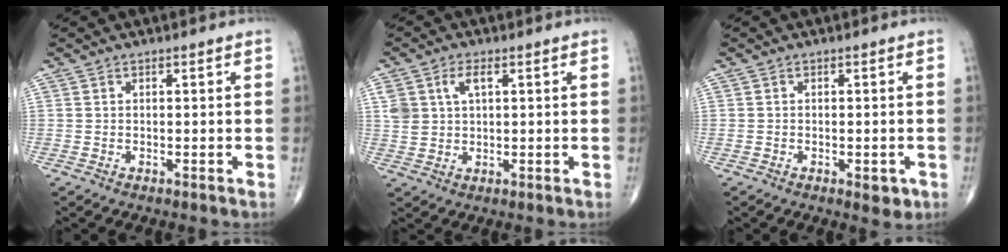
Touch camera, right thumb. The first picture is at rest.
{"total": 5.1, "force": [1.9, 2.9, 3.7], "torque": [-0.072, 0.001, 0.042]}
{"total": 2.9, "force": [-1.1, 1.4, 2.3], "torque": [-0.020, -0.001, -0.010]}